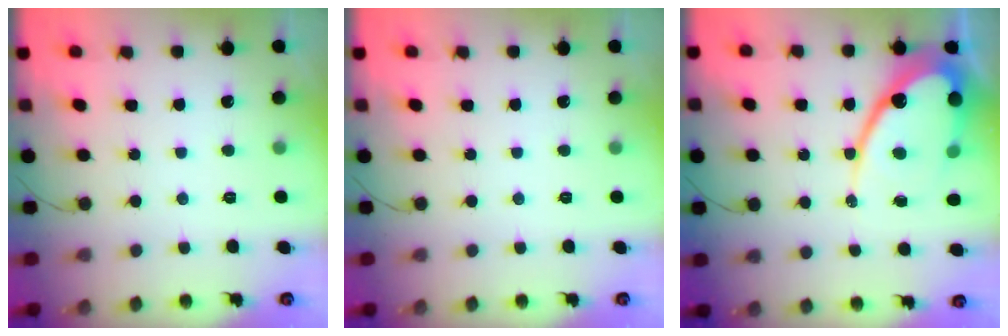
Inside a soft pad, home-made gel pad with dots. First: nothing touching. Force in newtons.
{"total": 0.0}
{"total": 17.3, "press": 17.3, "slide": 1.7}